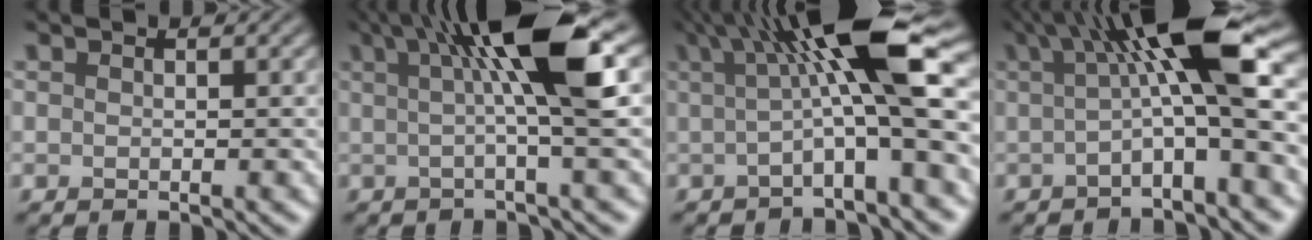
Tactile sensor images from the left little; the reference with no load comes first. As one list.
[{"total": 8.2, "force": [2.1, 0.9, 7.9], "torque": [-0.104, 0.003, 0.043]}, {"total": 9.7, "force": [1.4, 1.6, 9.4], "torque": [-0.136, 0.005, 0.031]}, {"total": 8.3, "force": [0.9, 1.3, 8.1], "torque": [-0.116, 0.010, 0.020]}]